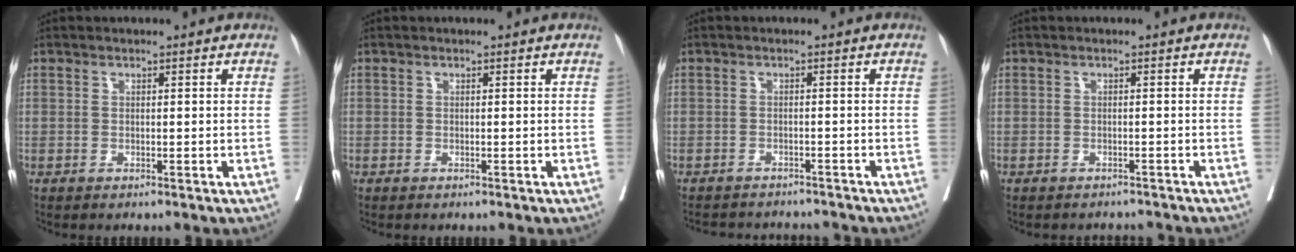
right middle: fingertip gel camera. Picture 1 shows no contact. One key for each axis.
{"total": 0.6, "fx": -0.2, "fy": 0.6, "fz": -0.1, "tx": 0.002, "ty": 0.006, "tz": -0.008}
{"total": 7.6, "fx": -7.3, "fy": 1.7, "fz": 1.2, "tx": -0.017, "ty": 0.004, "tz": -0.091}
{"total": 2.9, "fx": -2.8, "fy": 0.8, "fz": -0.2, "tx": 0.007, "ty": -0.003, "tz": -0.038}